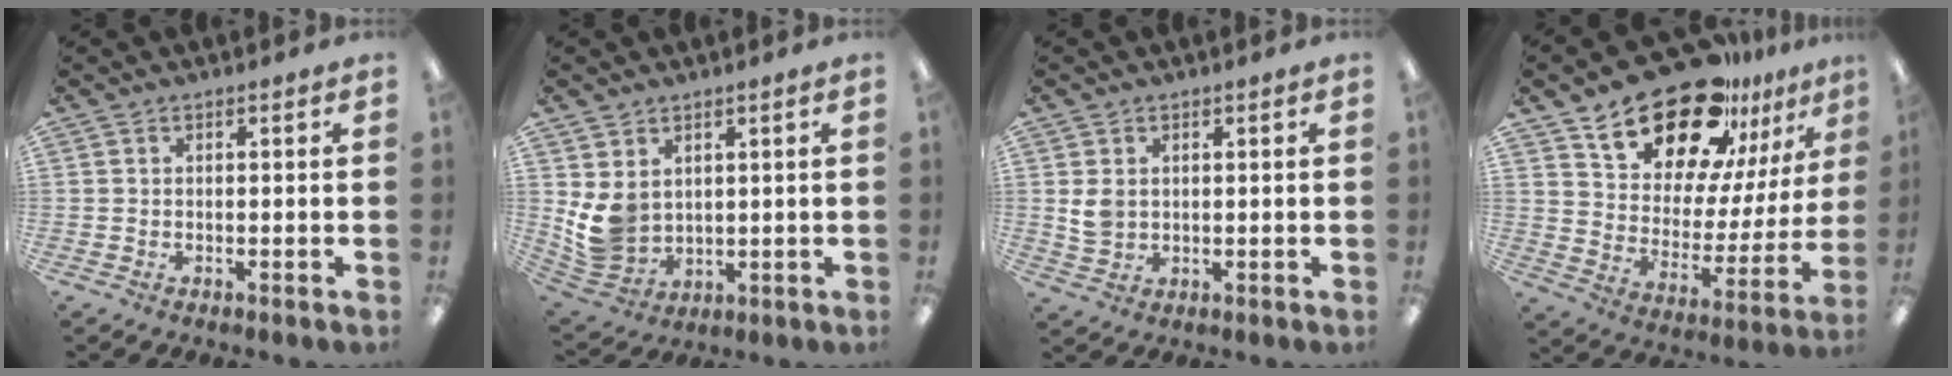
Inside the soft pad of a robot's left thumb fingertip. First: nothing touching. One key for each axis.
{"total": 8.6, "fx": 2.4, "fy": 6.9, "fz": 4.4, "tx": -0.116, "ty": -0.012, "tz": 0.050}
{"total": 3.9, "fx": 1.3, "fy": 3.0, "fz": 2.2, "tx": -0.035, "ty": 0.001, "tz": 0.024}
{"total": 23.1, "fx": 18.3, "fy": 10.2, "fz": 9.8, "tx": -0.169, "ty": -0.124, "tz": 0.322}